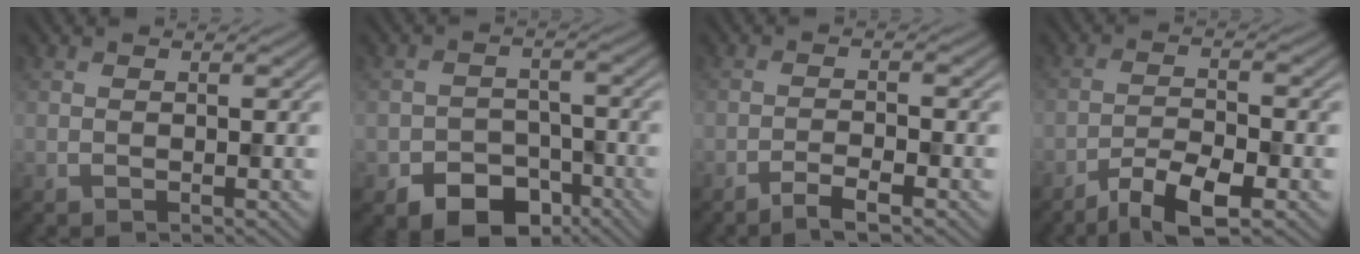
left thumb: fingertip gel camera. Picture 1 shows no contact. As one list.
[{"total": 7.5, "force": [-4.7, 4.9, 3.3], "torque": [-0.055, -0.019, -0.077]}, {"total": 2.8, "force": [-2.1, 0.3, 1.8], "torque": [-0.033, 0.005, -0.045]}, {"total": 6.3, "force": [-4.3, 1.5, 4.3], "torque": [-0.080, -0.001, -0.081]}]